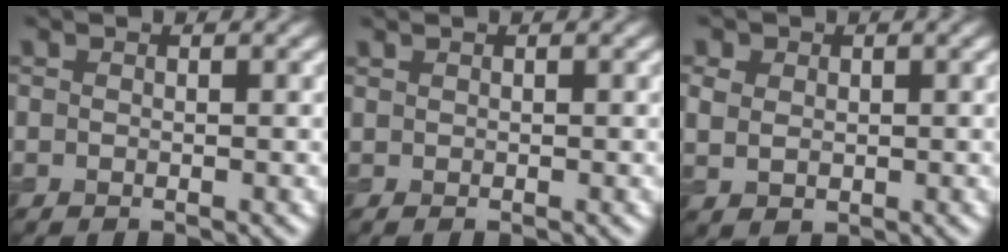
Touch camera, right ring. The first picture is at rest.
{"total": 0.0}
{"total": 3.5, "force": [1.5, 2.6, 1.8], "torque": [-0.038, 0.013, 0.018]}